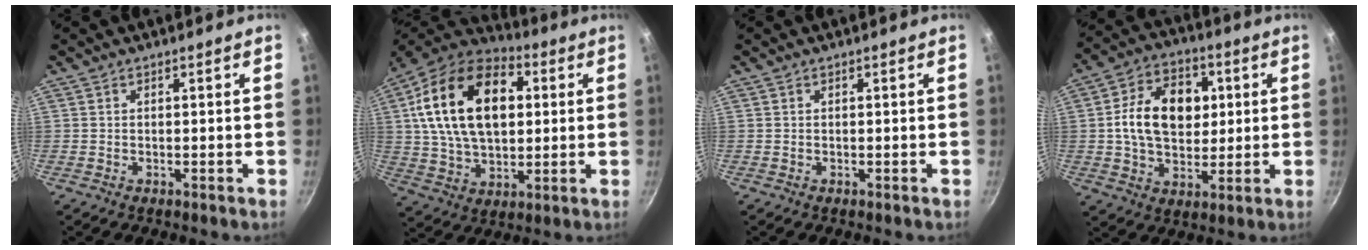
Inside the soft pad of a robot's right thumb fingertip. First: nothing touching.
{"total": 23.7, "force": [4.9, 14.8, 17.8], "torque": [-0.292, 0.011, 0.077]}
{"total": 0.0}
{"total": 15.7, "force": [2.3, 11.1, 10.9], "torque": [-0.145, 0.011, 0.029]}